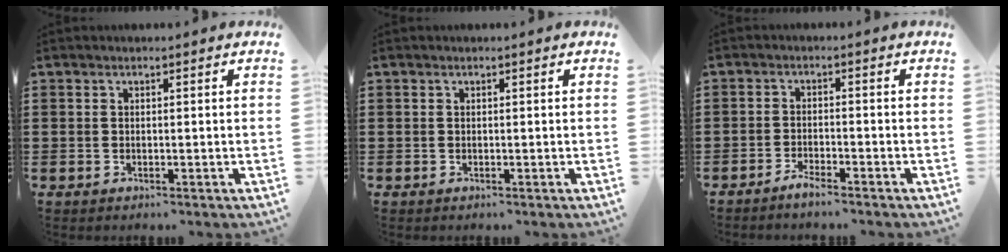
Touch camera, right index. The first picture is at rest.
{"total": 0.0}
{"total": 2.1, "force": [-2.0, -0.2, 0.6], "torque": [-0.012, 0.000, -0.038]}